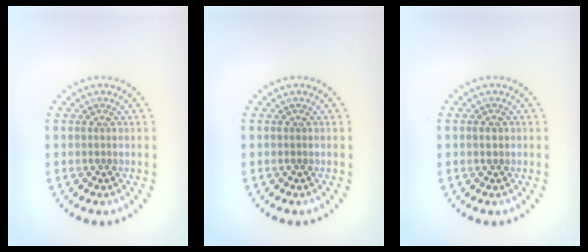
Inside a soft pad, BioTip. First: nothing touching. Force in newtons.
{"total": 0.0}
{"total": 0.9, "press": 0.9, "slide": 0.1}